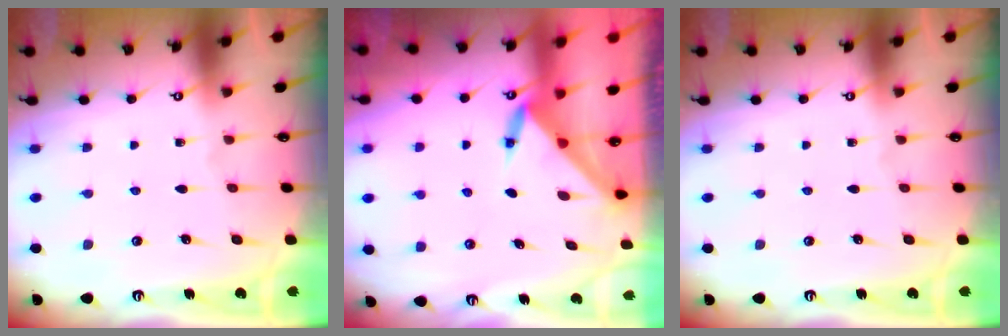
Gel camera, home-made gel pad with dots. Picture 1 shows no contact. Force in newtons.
{"total": 3.6, "press": 3.6, "slide": 0.3}
{"total": 0.0}